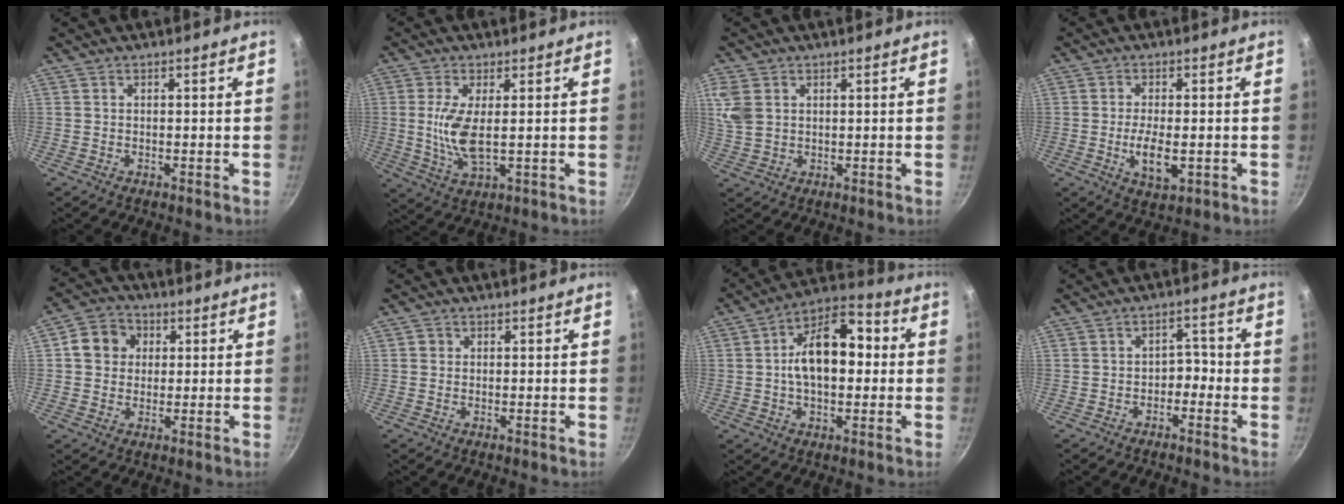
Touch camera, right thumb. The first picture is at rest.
{"total": 7.5, "force": [0.3, 2.7, 7.0], "torque": [-0.157, -0.017, 0.012]}
{"total": 5.5, "force": [1.7, 4.0, 3.4], "torque": [-0.078, 0.000, 0.040]}
{"total": 6.1, "force": [-1.2, 2.8, 5.3], "torque": [-0.095, -0.008, -0.016]}
{"total": 7.9, "force": [1.3, 6.9, 3.5], "torque": [-0.040, 0.010, 0.012]}
{"total": 1.1, "force": [0.1, 1.1, 0.3], "torque": [0.001, 0.002, 0.001]}
{"total": 14.8, "force": [1.0, 8.4, 12.1], "torque": [-0.175, 0.033, 0.005]}
{"total": 3.7, "force": [-1.7, 2.5, 2.0], "torque": [-0.006, 0.028, -0.034]}